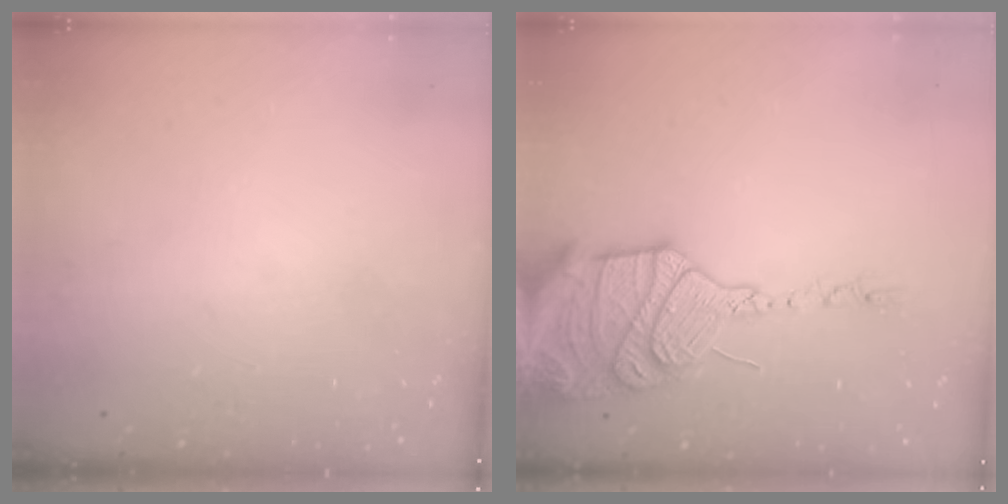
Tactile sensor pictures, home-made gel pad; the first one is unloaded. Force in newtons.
{"total": 20.5, "press": 19.8, "slide": 5.4}